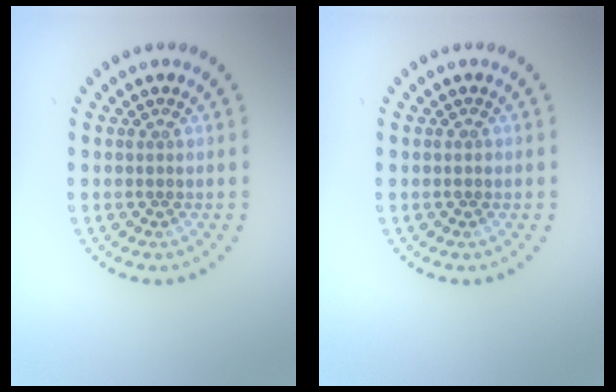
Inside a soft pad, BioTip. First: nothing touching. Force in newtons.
{"total": 0.6, "press": 0.5, "slide": 0.2}